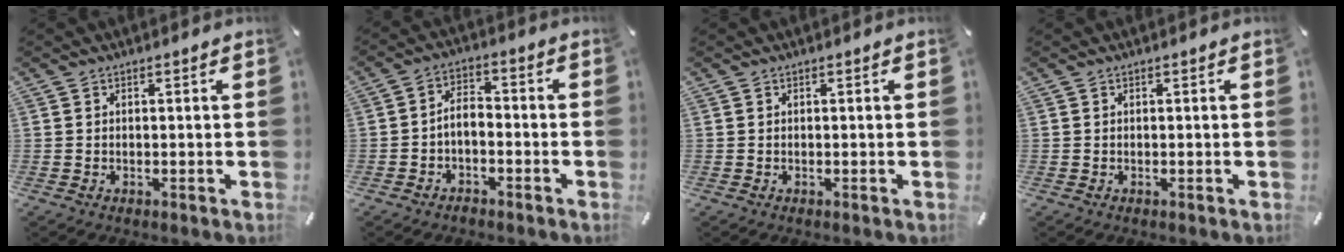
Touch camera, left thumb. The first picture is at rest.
{"total": 4.4, "force": [-2.1, 2.7, 2.7], "torque": [-0.055, 0.012, -0.043]}
{"total": 0.0}
{"total": 0.0}